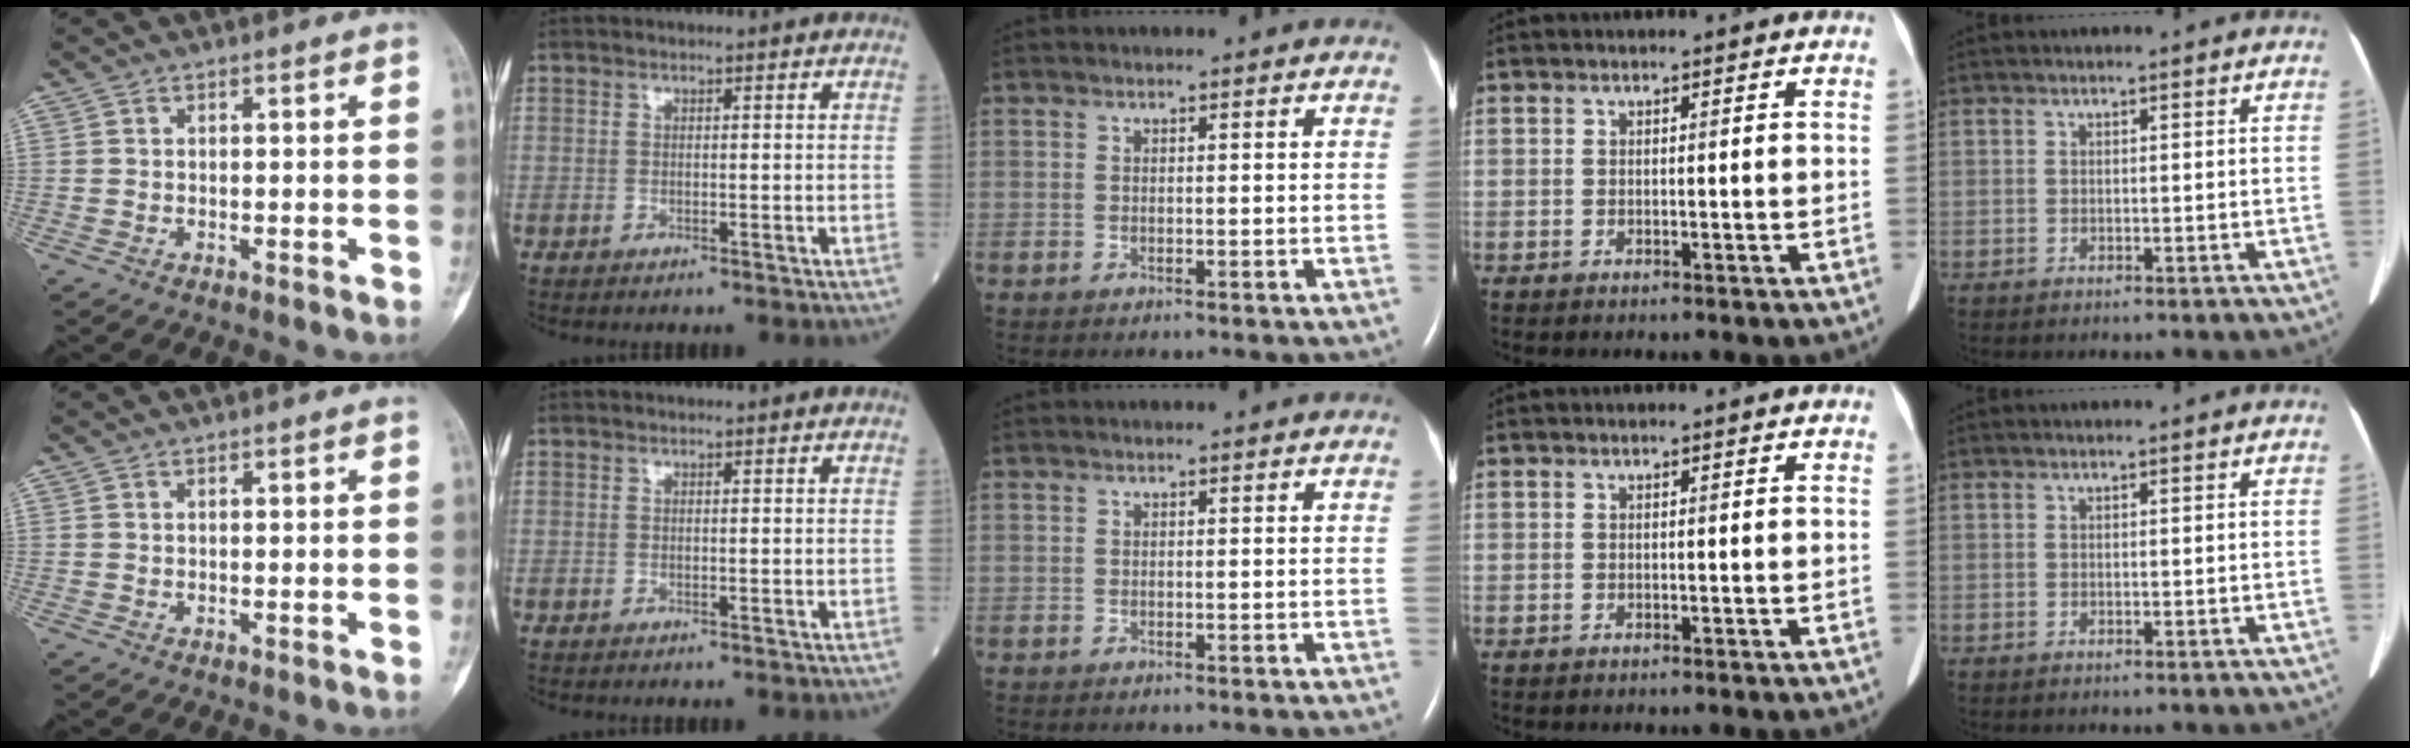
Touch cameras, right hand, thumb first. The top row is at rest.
{}